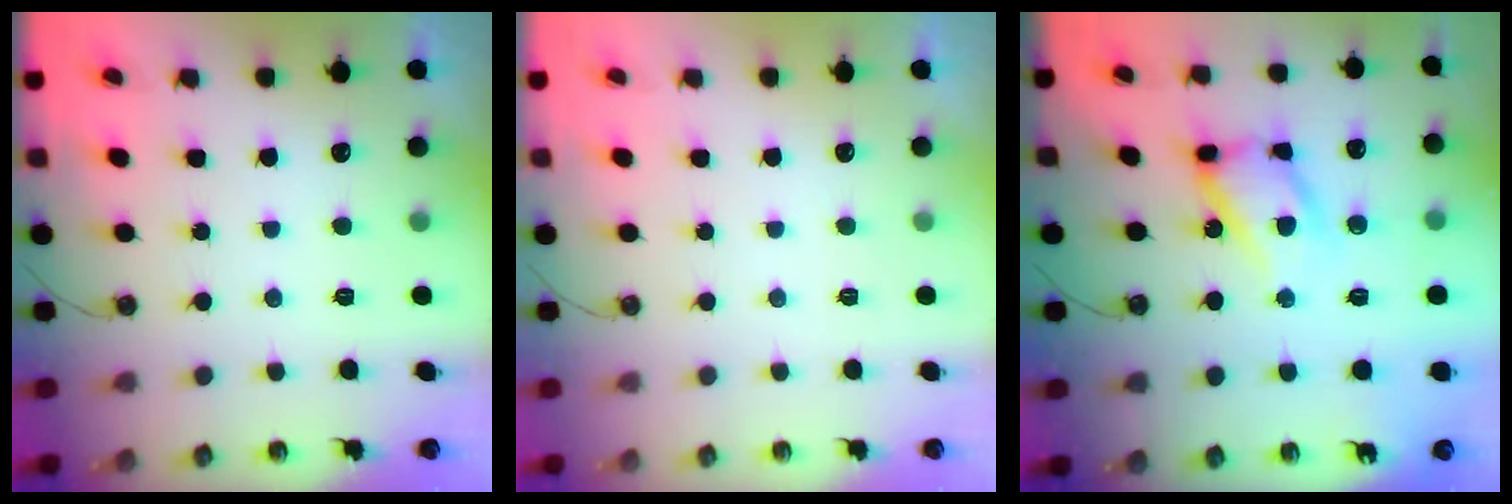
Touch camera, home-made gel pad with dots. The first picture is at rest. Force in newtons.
{"total": 0.0}
{"total": 14.1, "press": 14.1, "slide": 1.2}